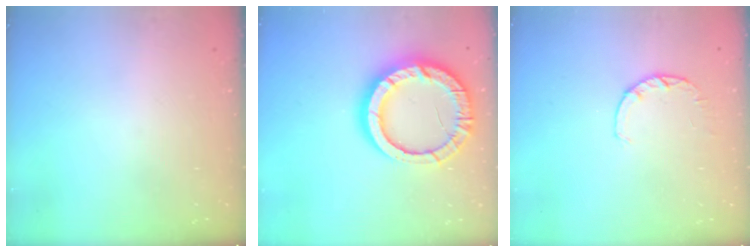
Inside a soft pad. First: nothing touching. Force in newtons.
{"total": 17.9, "press": 17.9, "slide": 1.7}
{"total": 2.8, "press": 2.7, "slide": 0.5}